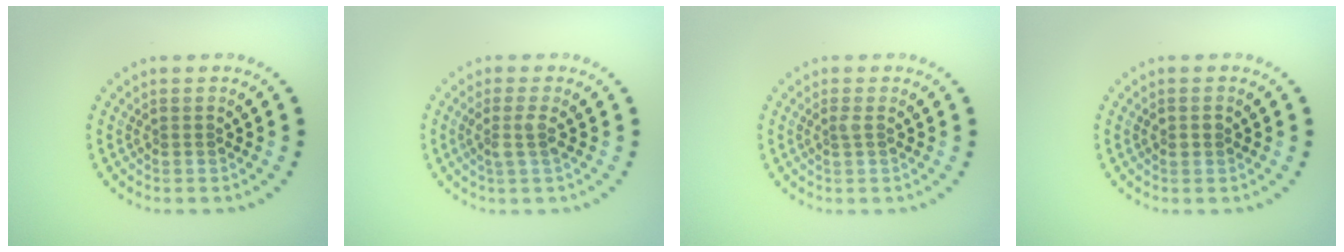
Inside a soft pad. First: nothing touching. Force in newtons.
{"total": 1.8, "press": 1.3, "slide": 1.2}
{"total": 0.6, "press": 0.5, "slide": 0.4}
{"total": 1.1, "press": 1.1, "slide": 0.1}